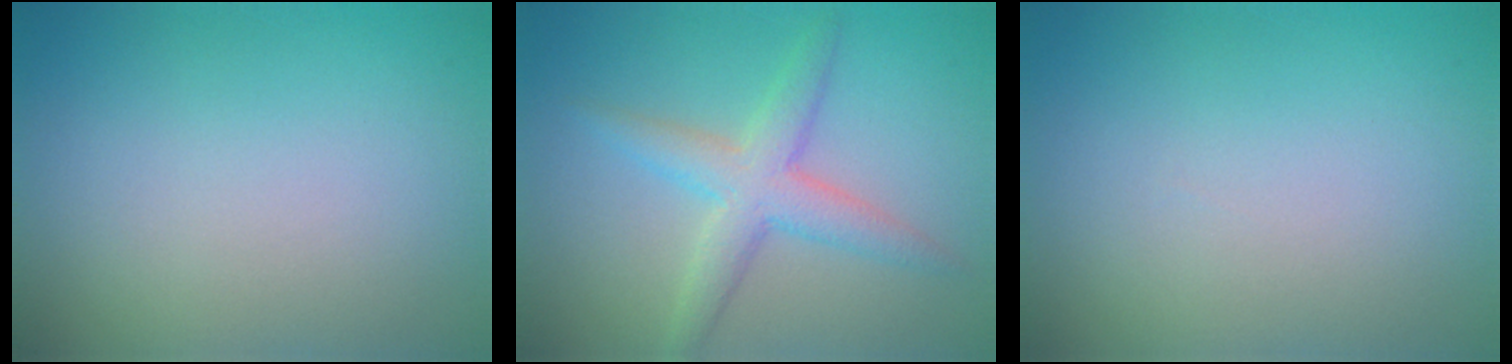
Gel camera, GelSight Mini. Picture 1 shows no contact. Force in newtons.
{"total": 3.9, "press": 3.9, "slide": 0.1}
{"total": 0.0}